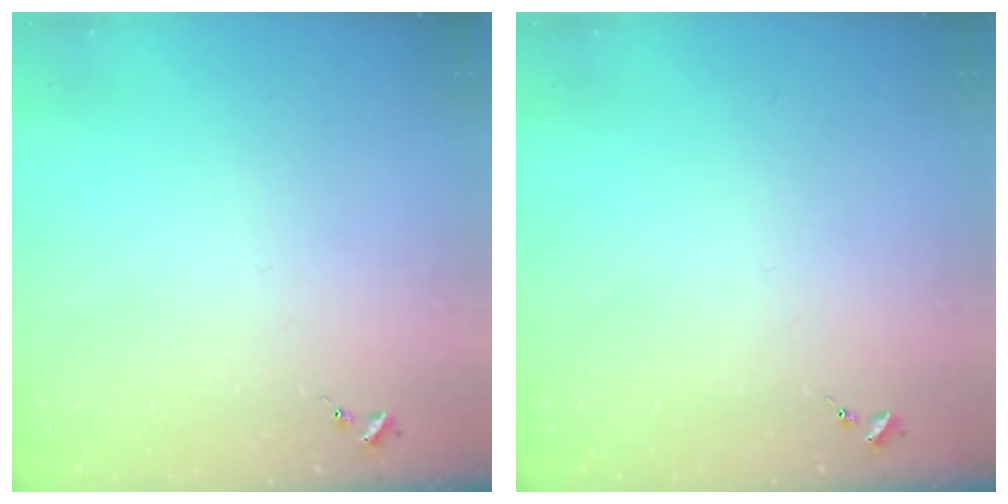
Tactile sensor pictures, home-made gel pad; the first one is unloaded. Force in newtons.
{"total": 0.0}